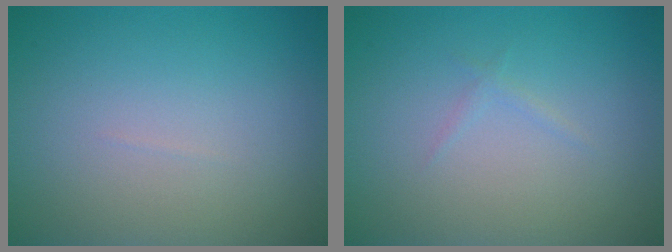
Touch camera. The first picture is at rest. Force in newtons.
{"total": 0.5, "press": 0.5, "slide": 0.1}